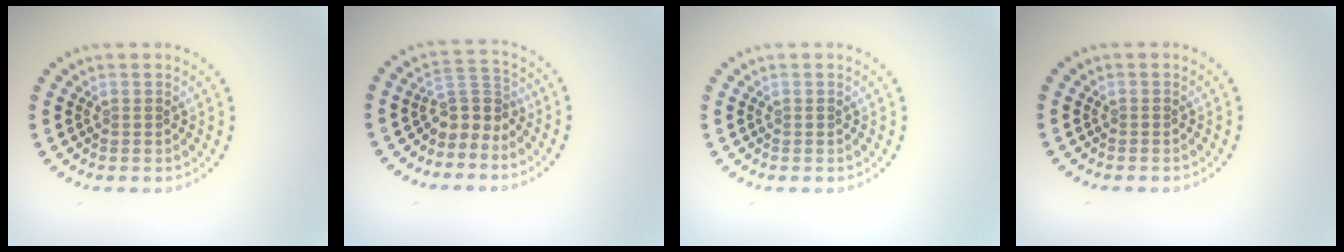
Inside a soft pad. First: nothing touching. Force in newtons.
{"total": 2.8, "press": 1.9, "slide": 2.1}
{"total": 0.0}
{"total": 0.0}